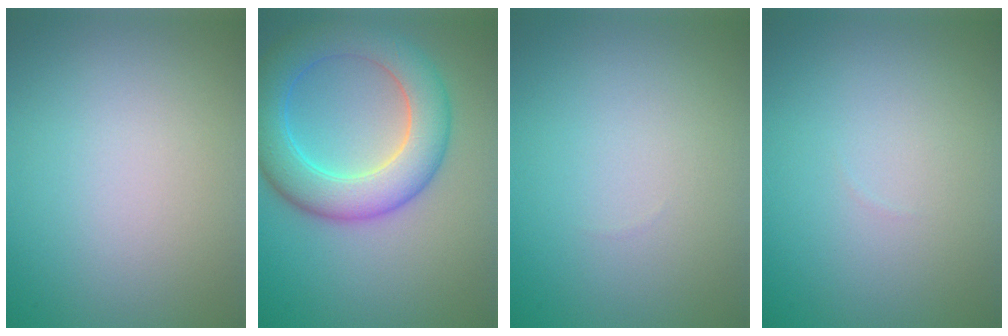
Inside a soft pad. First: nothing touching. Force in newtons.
{"total": 7.6, "press": 7.6, "slide": 0.3}
{"total": 0.0}
{"total": 0.0}